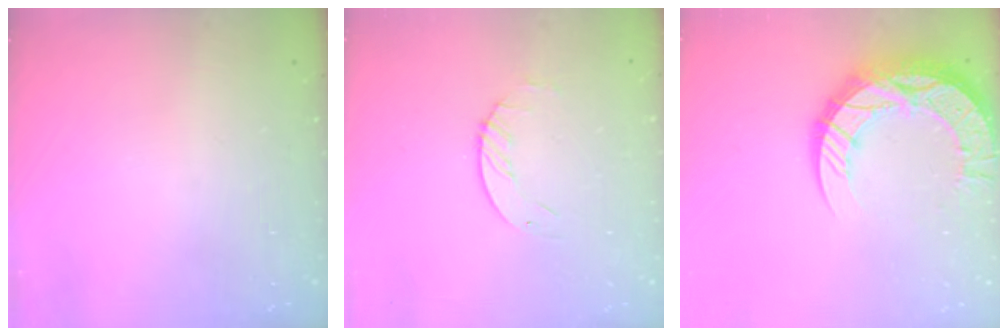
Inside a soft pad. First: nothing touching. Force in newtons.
{"total": 1.7, "press": 1.7, "slide": 0.2}
{"total": 18.2, "press": 18.2, "slide": 1.4}